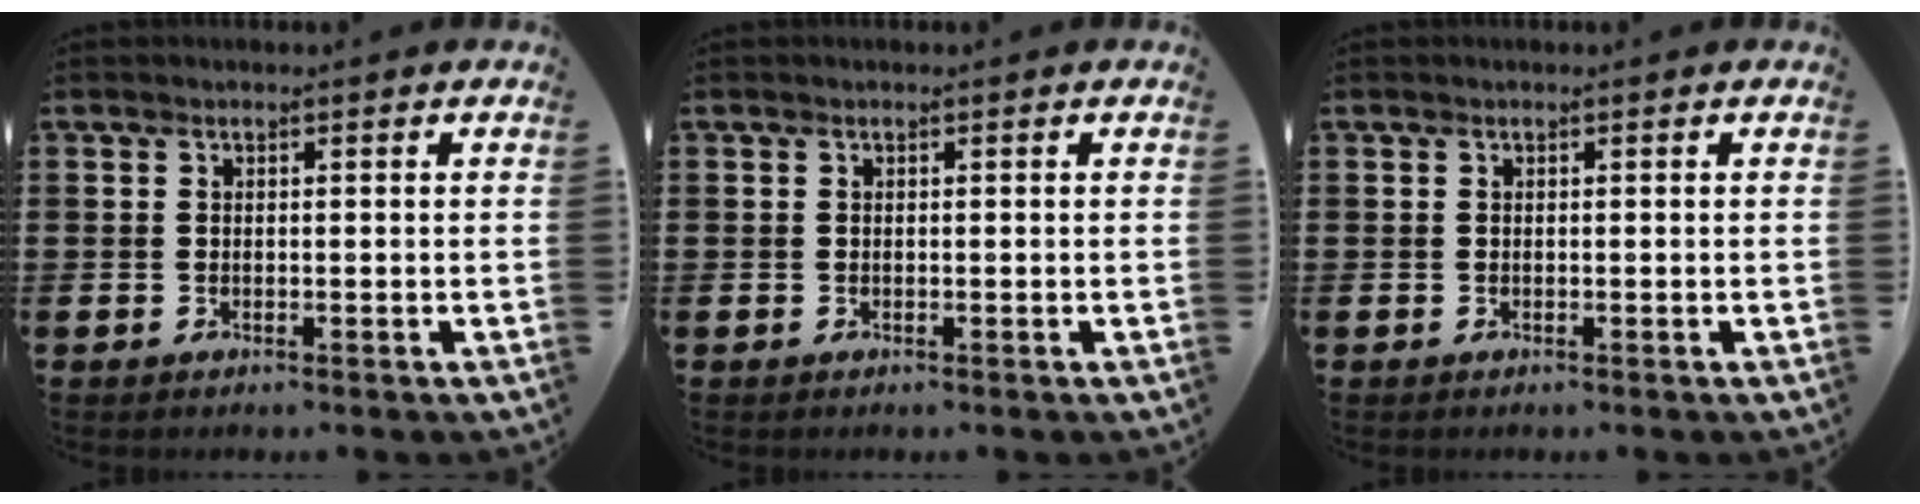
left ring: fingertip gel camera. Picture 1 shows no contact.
{"total": 0.0}
{"total": 0.0}